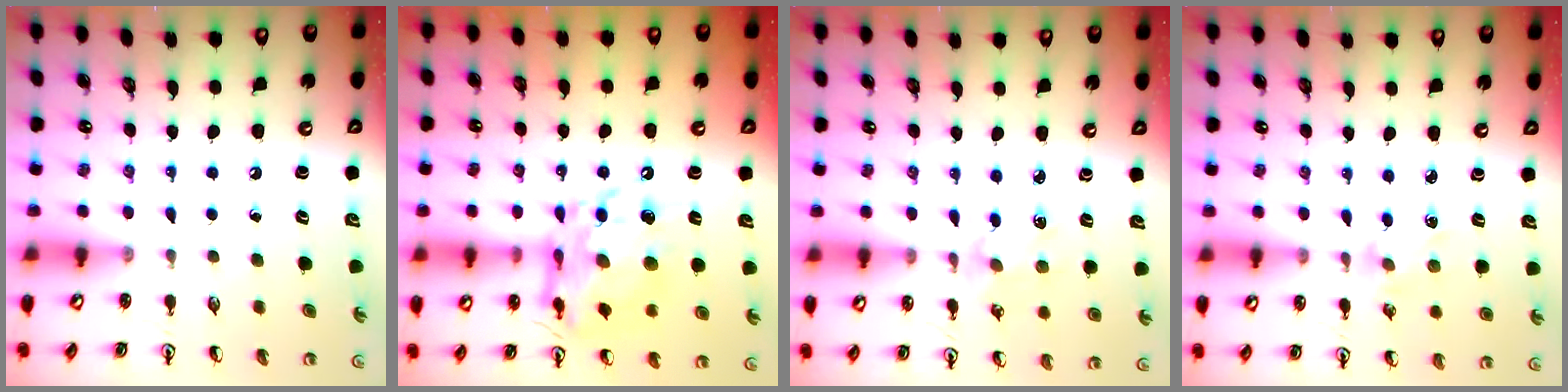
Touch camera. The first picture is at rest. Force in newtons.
{"total": 14.0, "press": 13.9, "slide": 1.6}
{"total": 2.8, "press": 2.7, "slide": 0.4}
{"total": 1.7, "press": 1.7, "slide": 0.3}